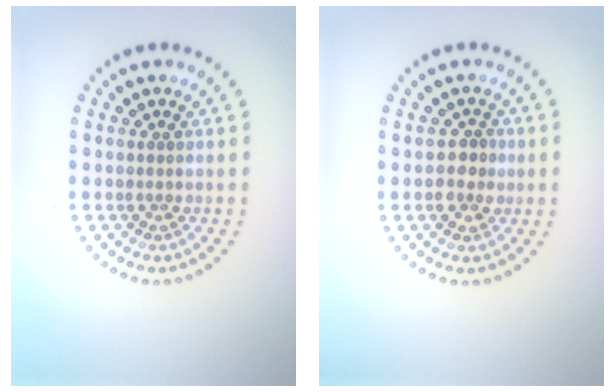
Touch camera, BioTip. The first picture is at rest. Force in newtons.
{"total": 2.1, "press": 2.0, "slide": 0.5}